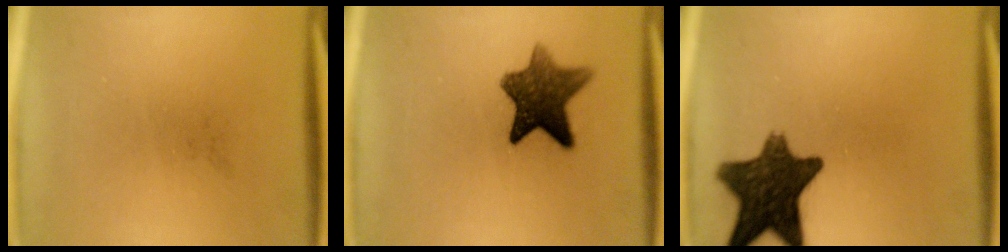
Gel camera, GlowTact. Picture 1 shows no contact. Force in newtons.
{"total": 9.3}
{"total": 13.0}